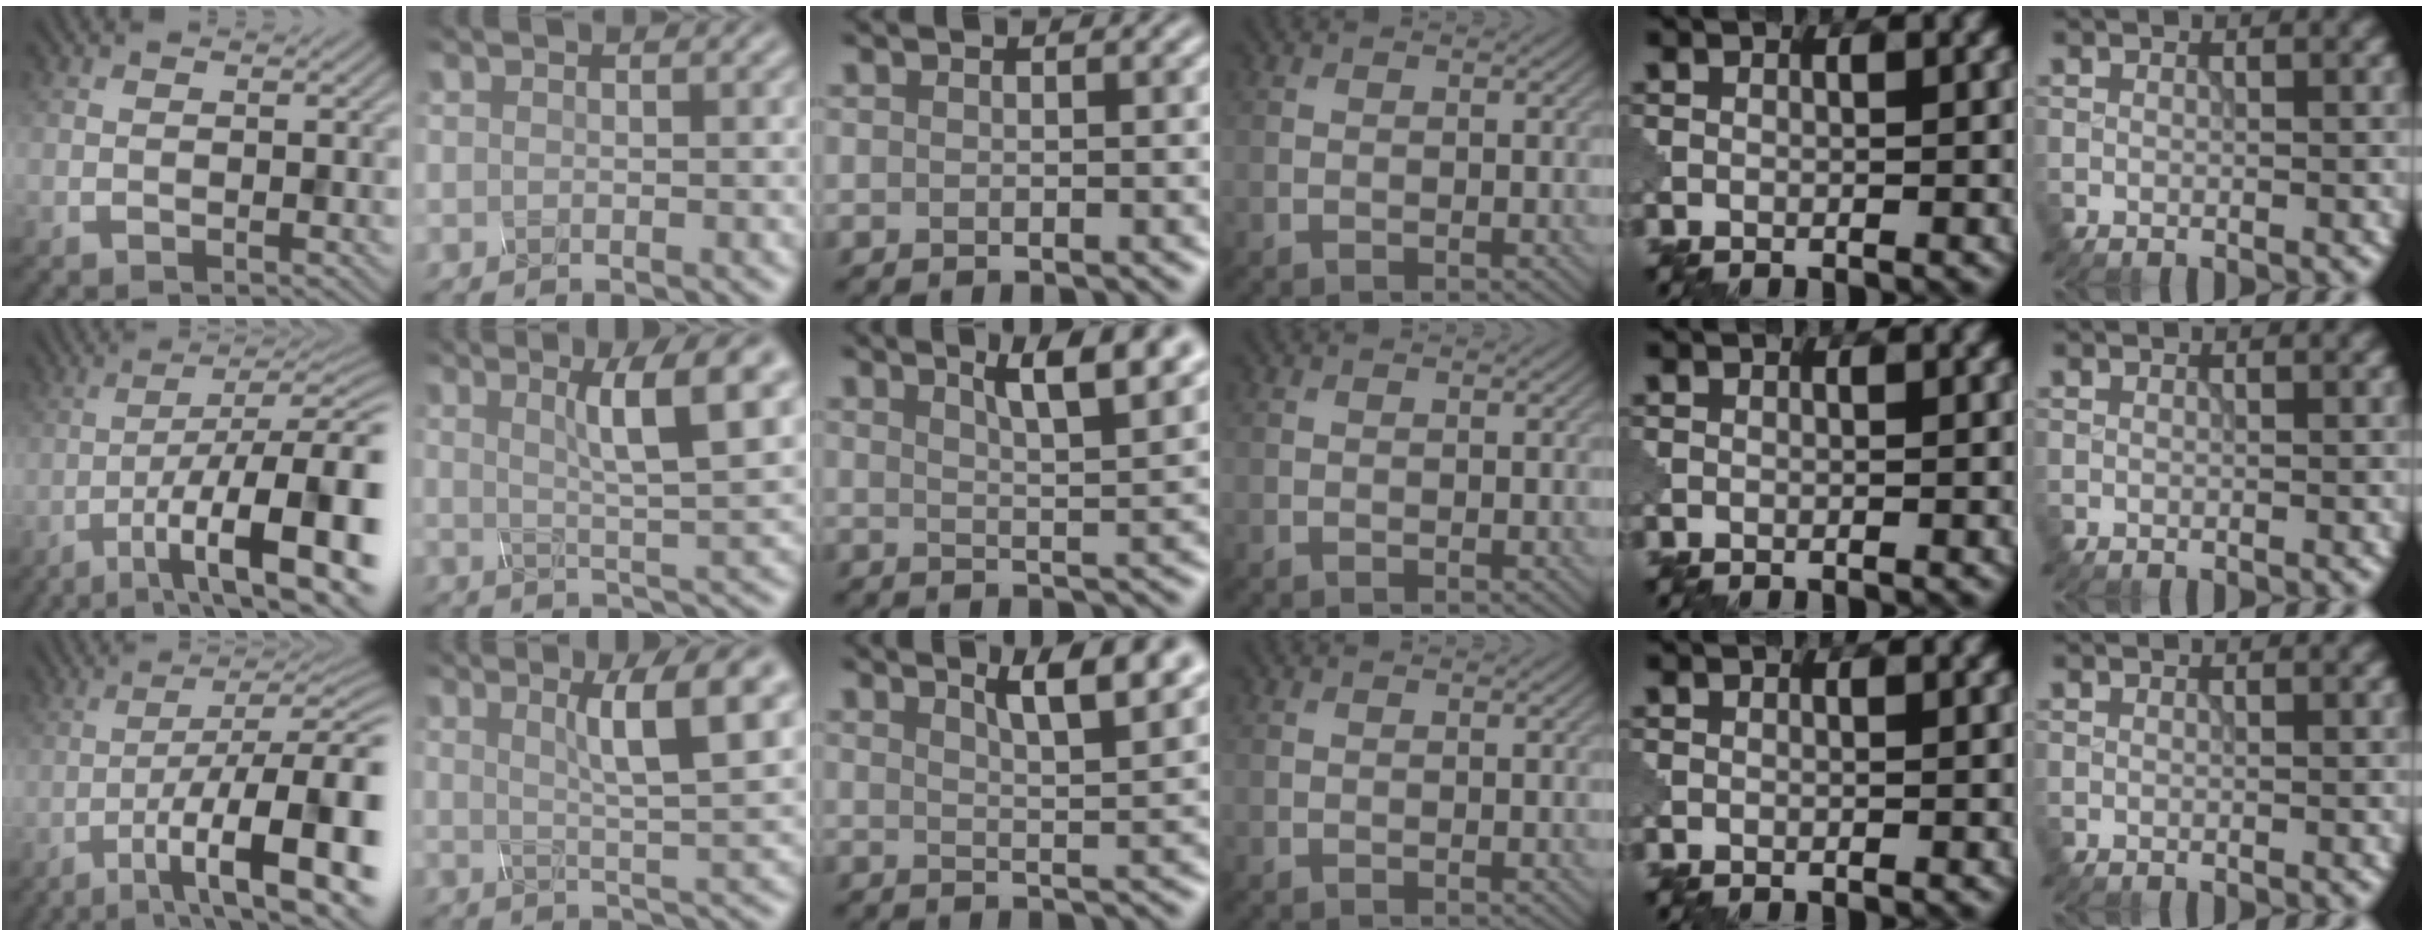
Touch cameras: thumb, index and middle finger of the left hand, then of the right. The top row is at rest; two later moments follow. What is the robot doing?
{"motion": "shake", "object": "plastic piggy bank"}